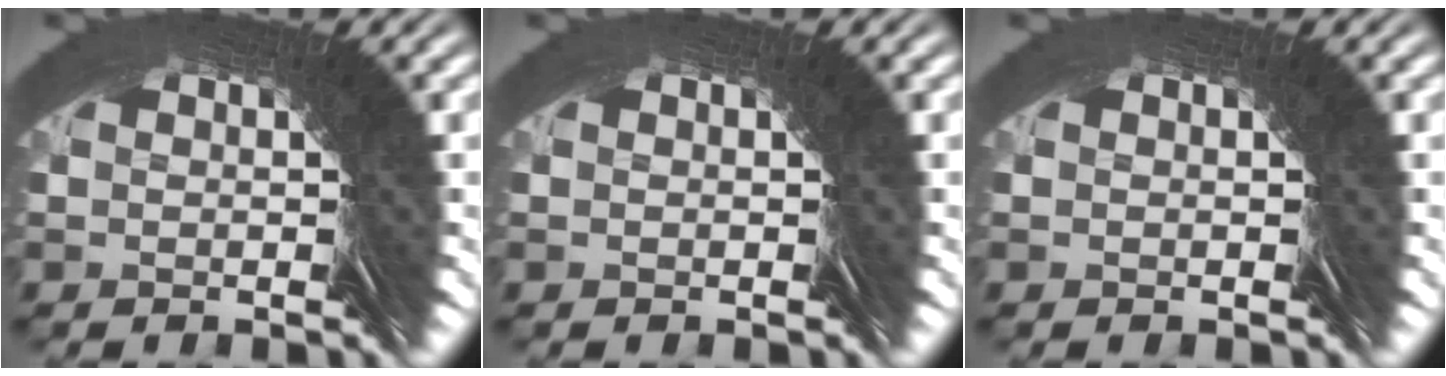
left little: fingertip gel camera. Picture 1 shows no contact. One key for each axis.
{"total": 0.0}
{"total": 0.0}